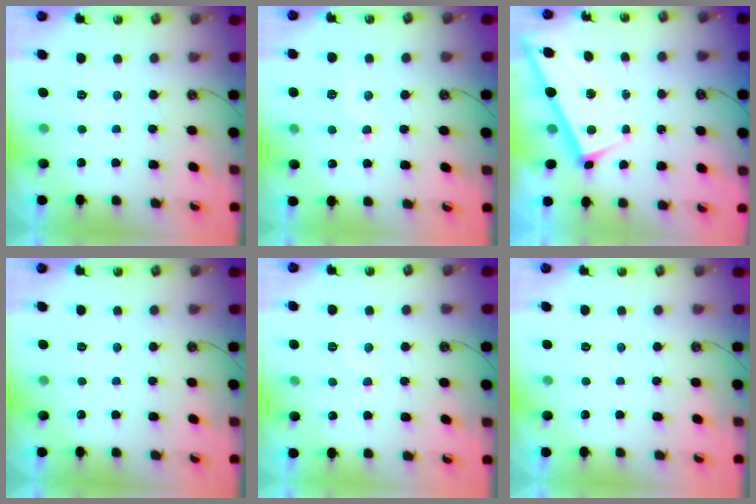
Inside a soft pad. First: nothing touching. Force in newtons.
{"total": 2.1, "press": 2.1, "slide": 0.6}
{"total": 2.8, "press": 2.8, "slide": 0.0}
{"total": 0.0}
{"total": 4.9, "press": 4.9, "slide": 0.4}
{"total": 0.0}